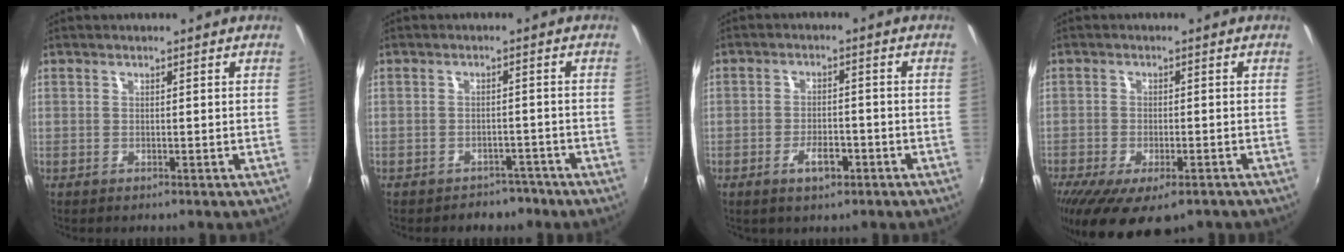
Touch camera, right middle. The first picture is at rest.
{"total": 5.3, "force": [-4.3, 2.9, 1.0], "torque": [-0.021, 0.006, -0.050]}
{"total": 4.4, "force": [-2.4, 2.1, 3.0], "torque": [-0.061, -0.001, -0.035]}
{"total": 13.2, "force": [-8.7, 5.1, 8.5], "torque": [-0.181, -0.051, -0.133]}